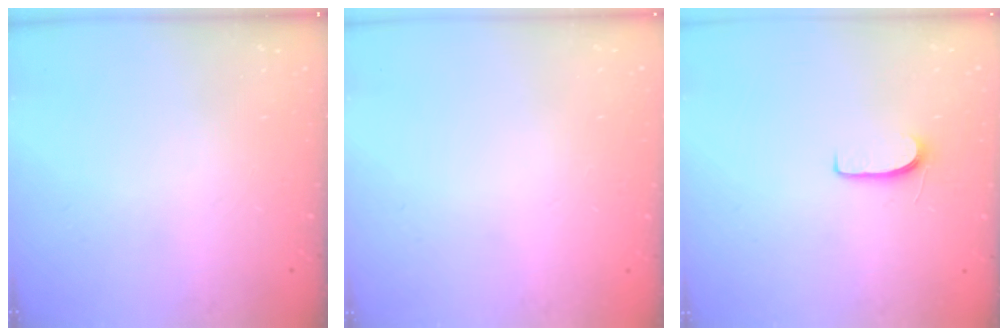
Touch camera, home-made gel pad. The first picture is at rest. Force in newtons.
{"total": 0.0}
{"total": 5.4, "press": 5.4, "slide": 0.6}